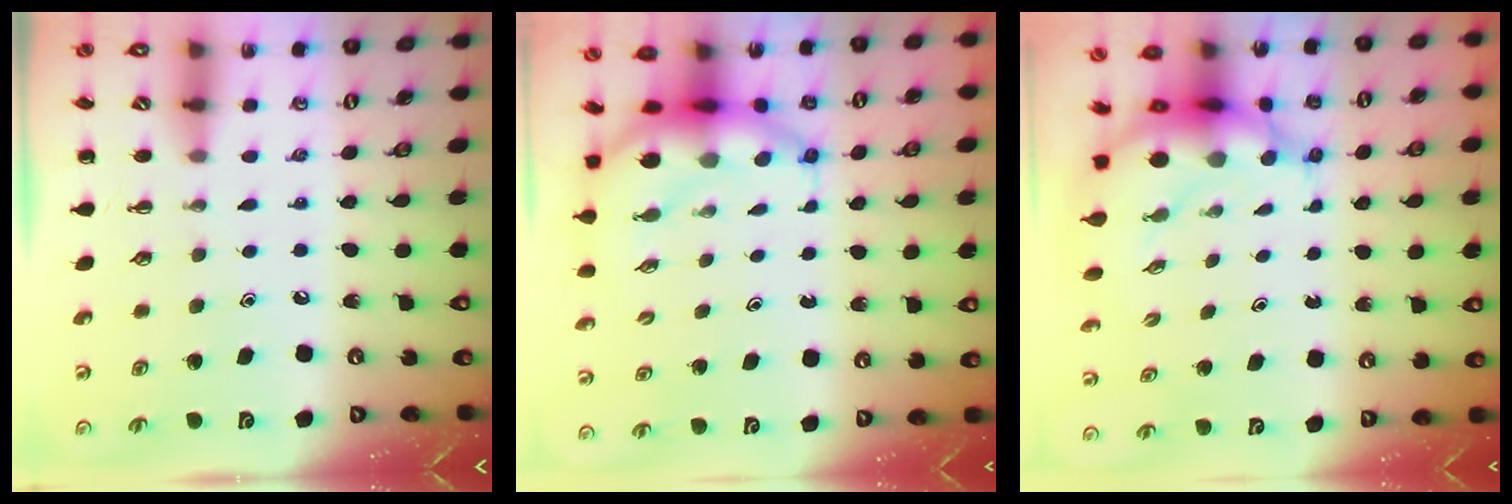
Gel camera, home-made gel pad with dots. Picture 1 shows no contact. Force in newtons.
{"total": 7.2, "press": 7.0, "slide": 1.8}
{"total": 8.1, "press": 7.9, "slide": 2.0}